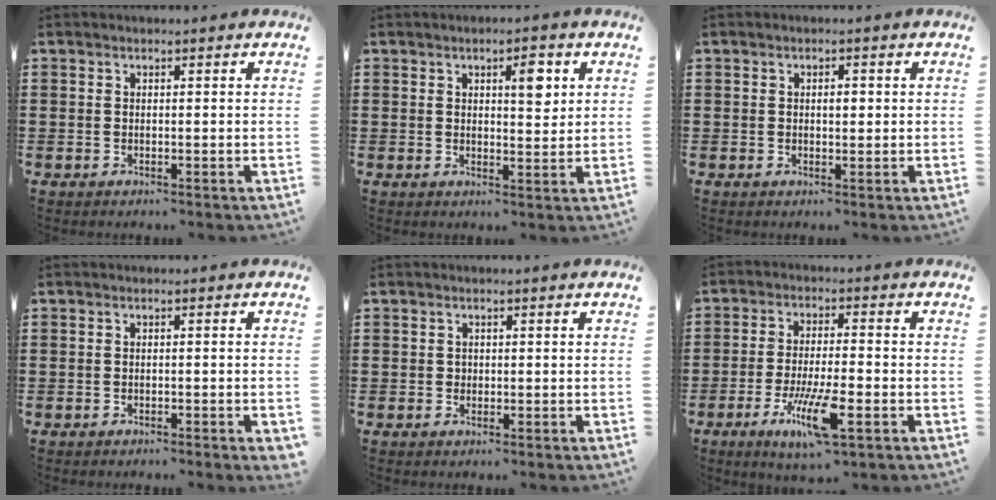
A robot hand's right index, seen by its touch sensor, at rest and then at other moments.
{"total": 4.5, "force": [1.8, 1.5, 3.9], "torque": [-0.056, -0.001, 0.022]}
{"total": 1.4, "force": [0.2, 0.6, 1.3], "torque": [-0.025, 0.005, 0.001]}
{"total": 1.0, "force": [-0.8, 0.0, 0.5], "torque": [-0.010, -0.003, -0.016]}
{"total": 0.5, "force": [0.0, 0.5, 0.2], "torque": [-0.005, 0.002, 0.001]}
{"total": 9.7, "force": [-4.3, 2.0, 8.5], "torque": [-0.169, -0.011, -0.075]}